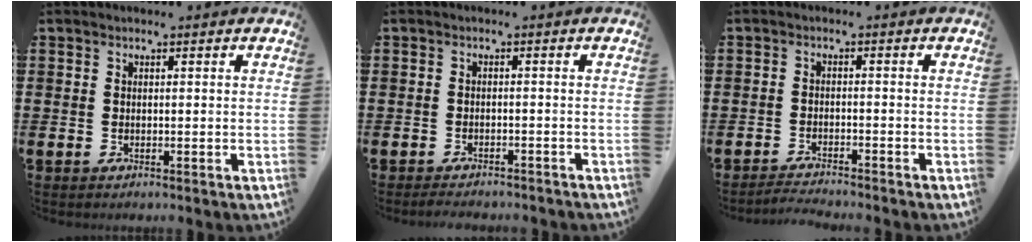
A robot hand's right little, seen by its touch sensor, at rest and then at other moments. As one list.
[{"total": 1.4, "force": [-1.4, 0.0, 0.1], "torque": [-0.006, 0.000, -0.028]}, {"total": 1.7, "force": [-1.7, -0.2, 0.1], "torque": [-0.004, 0.002, -0.035]}]